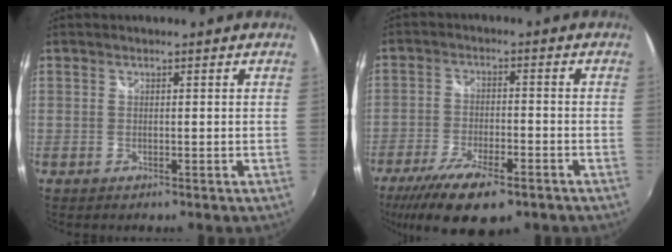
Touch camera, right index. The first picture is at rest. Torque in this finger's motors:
{"motor_torque": [1.04, -1.10, 0.72, 0.19]}